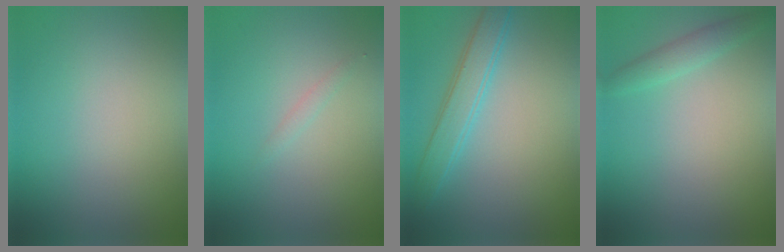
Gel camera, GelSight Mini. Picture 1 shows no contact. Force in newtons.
{"total": 0.7, "press": 0.7, "slide": 0.1}
{"total": 2.9, "press": 2.9, "slide": 0.0}
{"total": 1.6, "press": 1.6, "slide": 0.1}